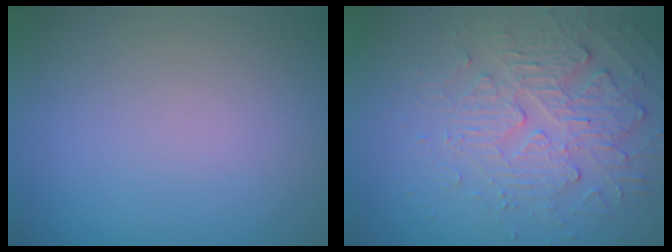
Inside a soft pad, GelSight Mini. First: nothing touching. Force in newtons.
{"total": 4.1, "press": 3.5, "slide": 2.2}